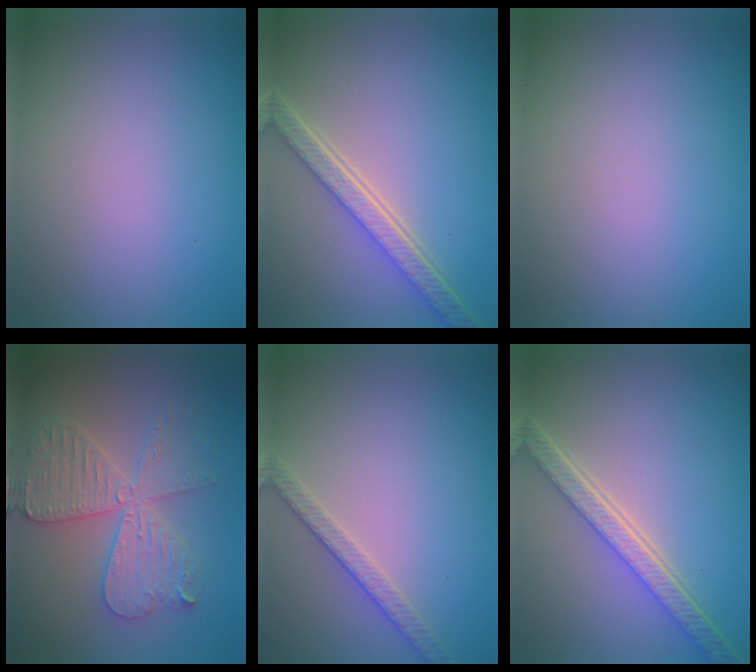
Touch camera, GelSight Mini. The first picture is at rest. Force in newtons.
{"total": 5.6, "press": 4.0, "slide": 3.9}
{"total": 0.0}
{"total": 5.5, "press": 5.5, "slide": 0.8}
{"total": 2.6, "press": 2.5, "slide": 0.8}
{"total": 5.5, "press": 4.3, "slide": 3.5}